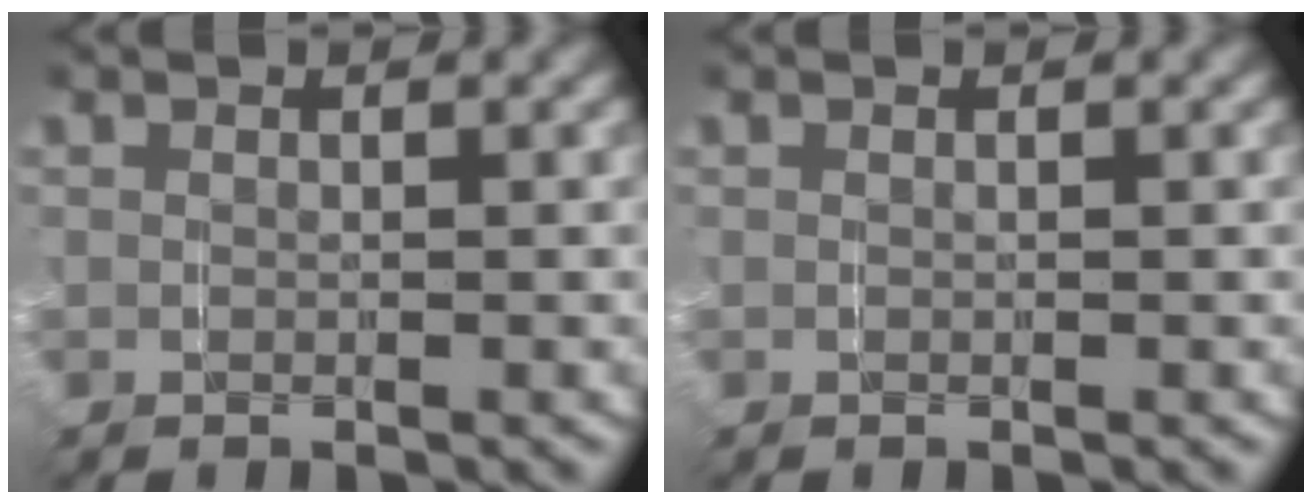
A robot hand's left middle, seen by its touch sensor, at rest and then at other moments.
{"total": 0.0}